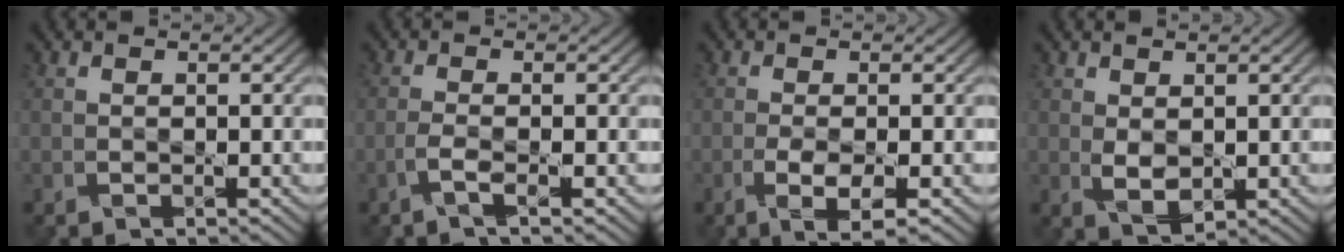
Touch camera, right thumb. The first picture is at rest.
{"total": 1.8, "force": [-1.0, -0.2, 1.4], "torque": [-0.036, 0.006, -0.029]}
{"total": 3.7, "force": [-1.6, 0.9, 3.2], "torque": [-0.068, 0.000, -0.029]}
{"total": 2.8, "force": [0.5, 1.7, 2.2], "torque": [-0.049, -0.004, 0.014]}